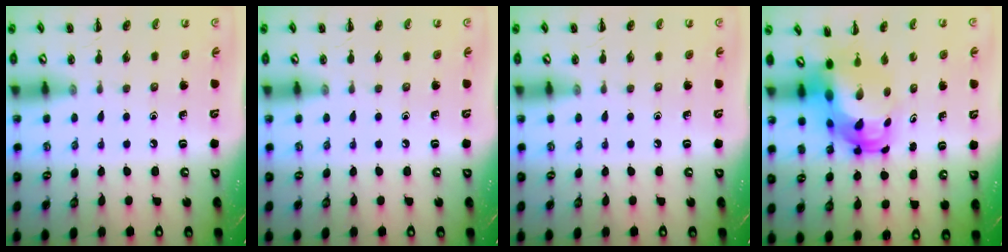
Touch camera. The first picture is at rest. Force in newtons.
{"total": 0.0}
{"total": 0.0}
{"total": 7.9, "press": 7.5, "slide": 2.4}